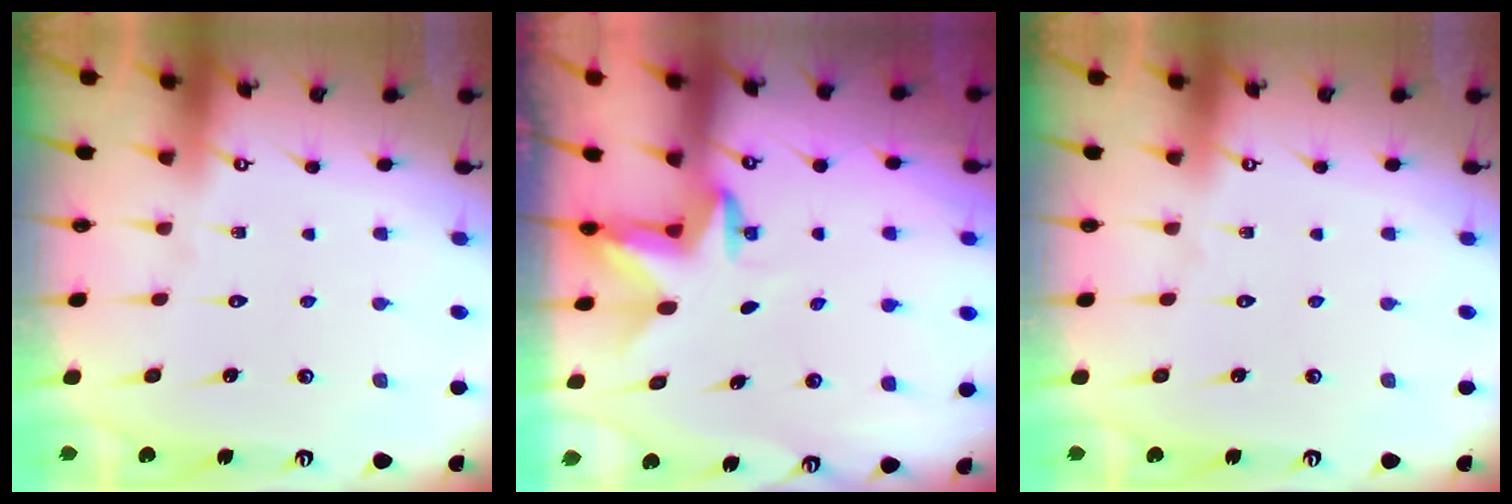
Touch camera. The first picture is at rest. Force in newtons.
{"total": 3.3, "press": 3.2, "slide": 0.7}
{"total": 0.0}